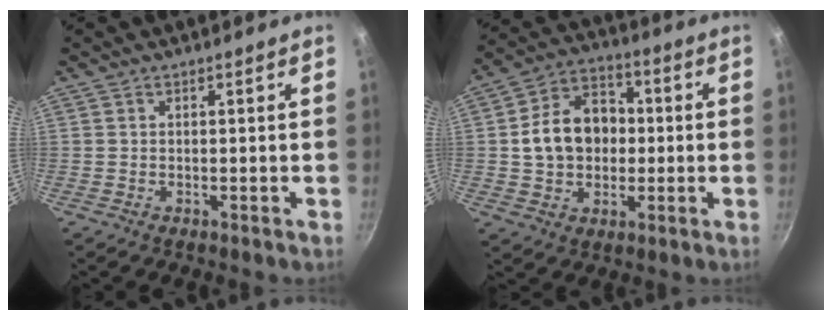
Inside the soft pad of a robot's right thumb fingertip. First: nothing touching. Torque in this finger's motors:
{"motor_torque": [-0.51, 0.94, 0.39, -0.35, 0.34]}